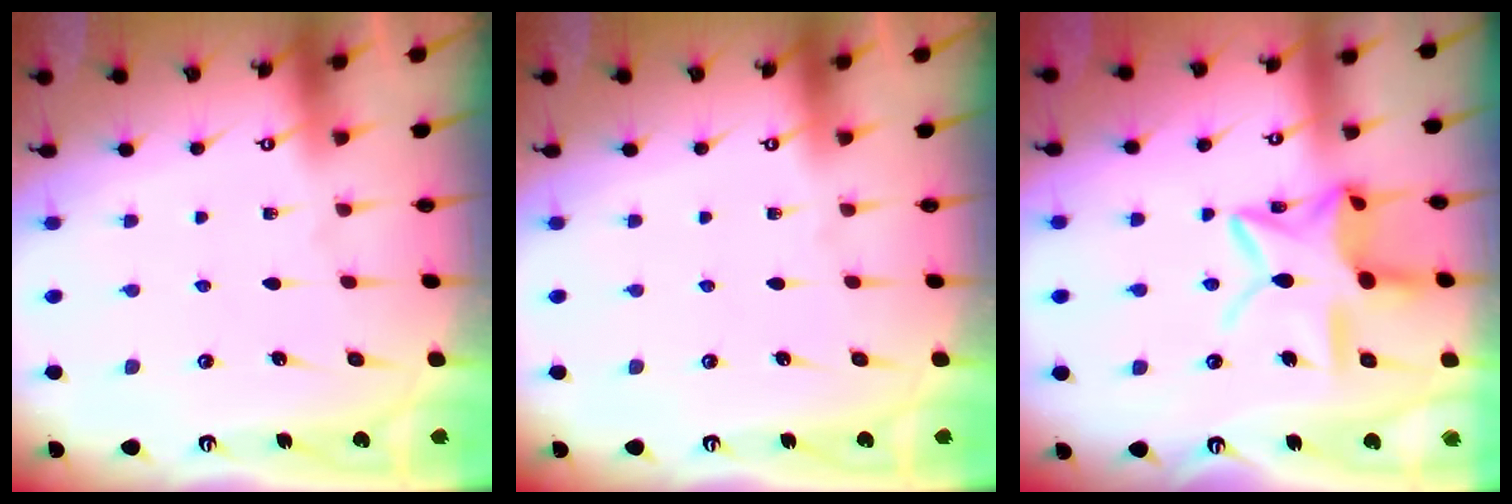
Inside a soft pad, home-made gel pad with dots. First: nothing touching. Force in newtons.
{"total": 0.0}
{"total": 15.5, "press": 15.5, "slide": 0.9}